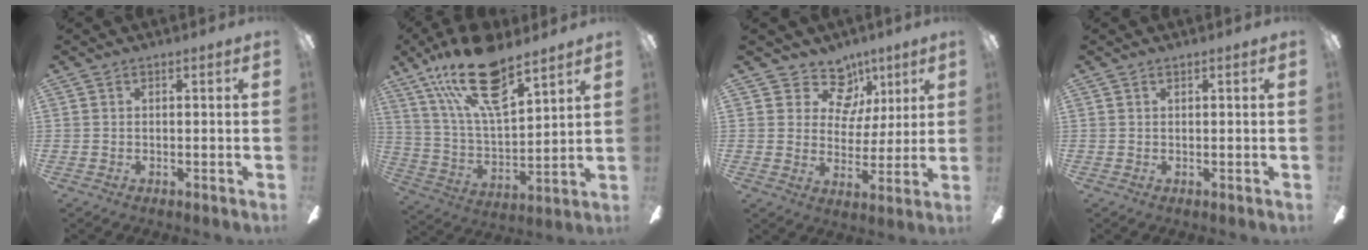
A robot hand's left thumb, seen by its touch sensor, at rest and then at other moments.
{"total": 22.1, "force": [14.8, 8.4, 14.1], "torque": [-0.265, -0.072, 0.256]}
{"total": 12.1, "force": [6.8, 8.7, 4.8], "torque": [-0.072, -0.030, 0.128]}
{"total": 0.0}